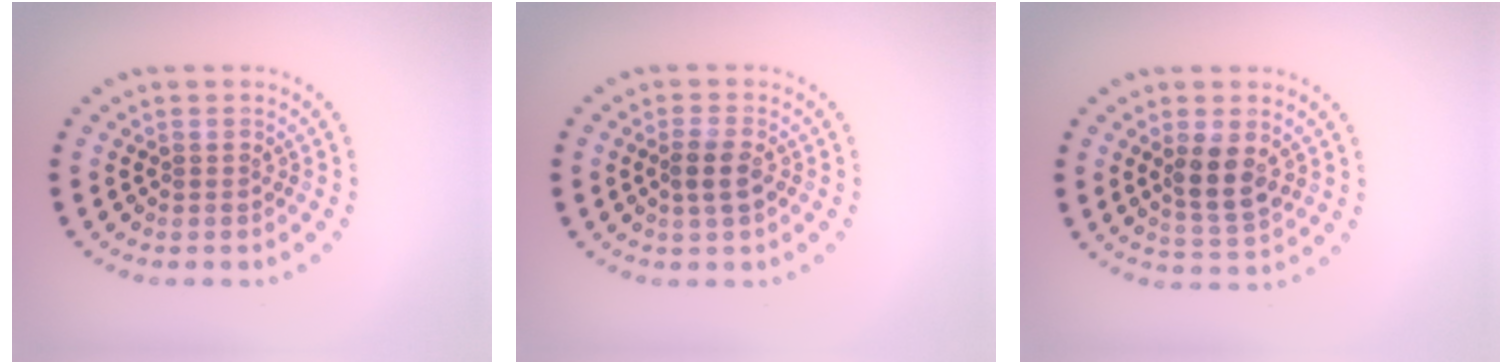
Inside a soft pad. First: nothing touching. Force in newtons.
{"total": 1.8, "press": 1.7, "slide": 0.6}
{"total": 3.5, "press": 3.3, "slide": 1.0}